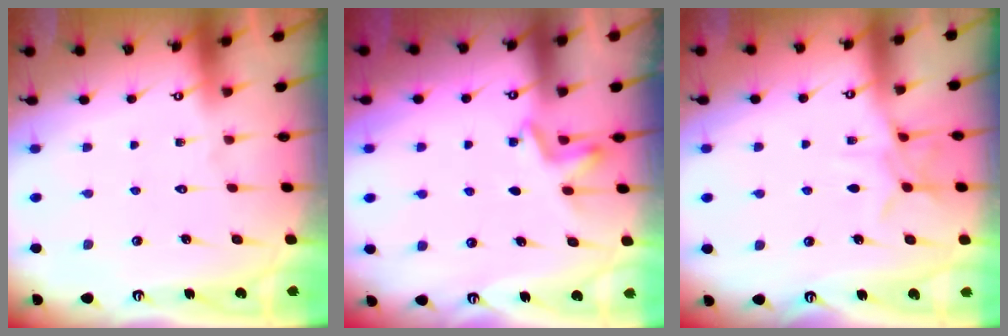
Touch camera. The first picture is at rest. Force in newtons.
{"total": 2.4, "press": 2.2, "slide": 1.1}
{"total": 8.3, "press": 8.3, "slide": 0.6}